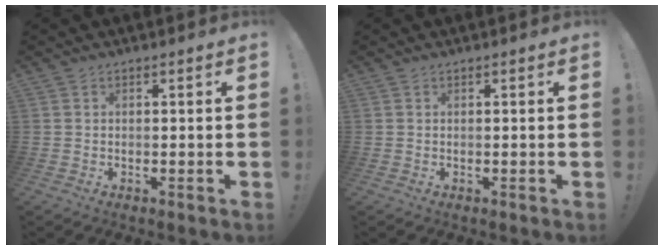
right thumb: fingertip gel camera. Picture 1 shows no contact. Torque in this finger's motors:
{"motor_torque": [-0.13, -0.23, -0.24, 0.32, -0.03]}